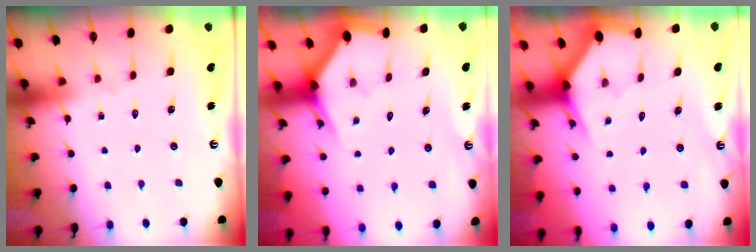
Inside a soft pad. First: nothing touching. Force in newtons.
{"total": 2.9, "press": 2.9, "slide": 0.0}
{"total": 3.0, "press": 3.0, "slide": 0.1}